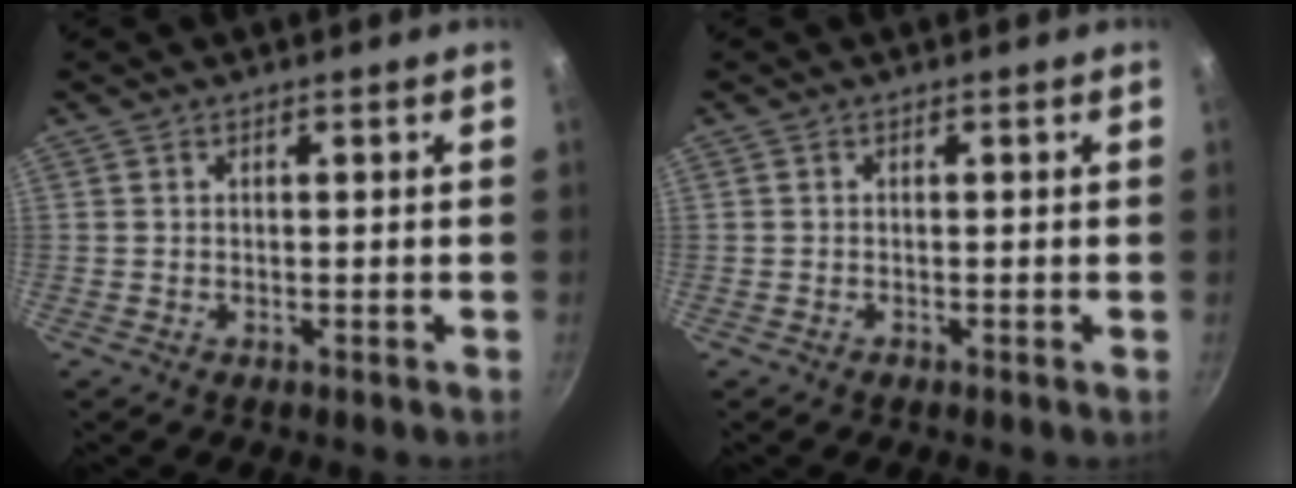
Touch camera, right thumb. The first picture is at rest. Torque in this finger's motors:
{"motor_torque": [0.02, -0.07, 0.17, 0.00, 0.00]}